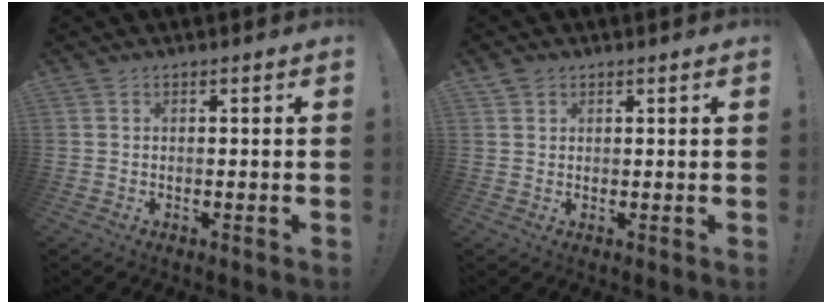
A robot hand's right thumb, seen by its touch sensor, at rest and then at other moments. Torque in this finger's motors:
{"motor_torque": [-0.09, 0.00, 0.16, 0.03, 0.00]}